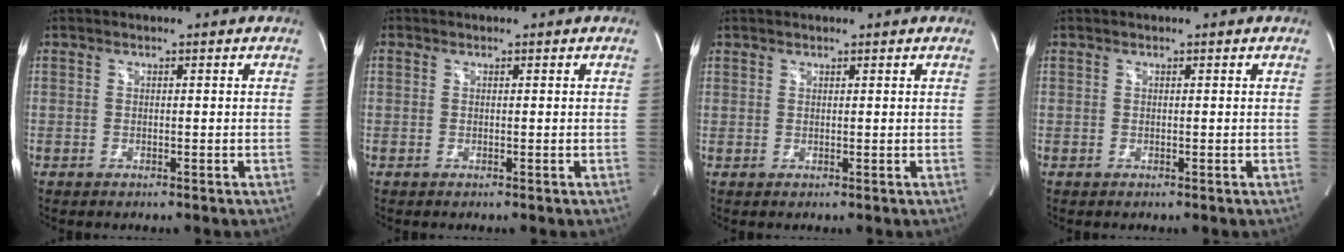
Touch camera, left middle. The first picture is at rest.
{"total": 0.0}
{"total": 0.9, "force": [0.6, 0.6, 0.0], "torque": [0.004, 0.003, 0.009]}
{"total": 0.0}